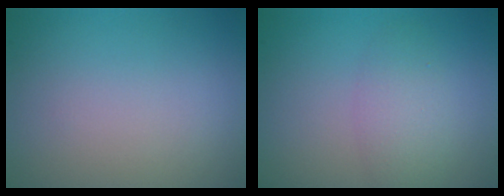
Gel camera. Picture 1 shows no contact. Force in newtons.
{"total": 2.7, "press": 2.7, "slide": 0.2}